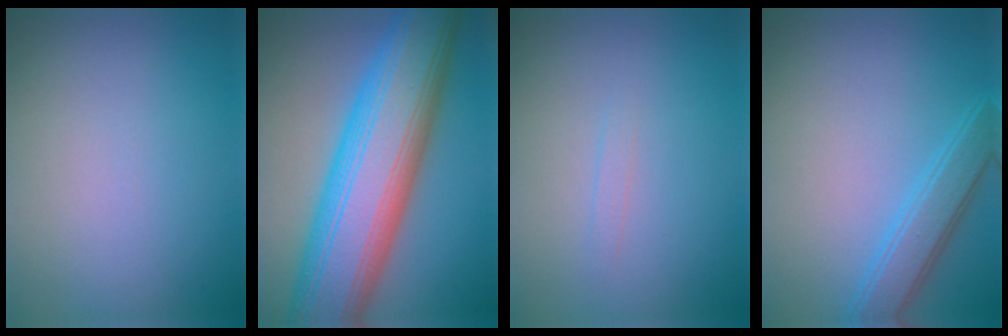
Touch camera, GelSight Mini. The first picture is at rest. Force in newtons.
{"total": 14.4, "press": 14.3, "slide": 0.4}
{"total": 0.6, "press": 0.6, "slide": 0.1}
{"total": 3.3, "press": 3.3, "slide": 0.1}